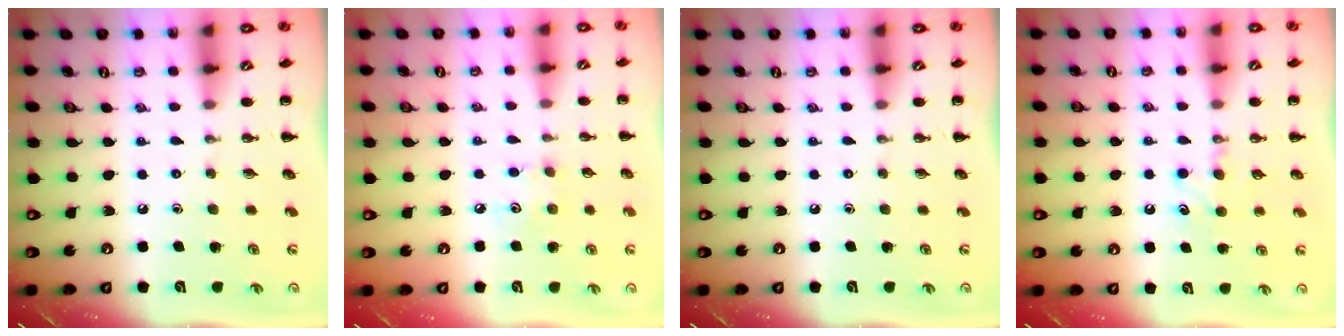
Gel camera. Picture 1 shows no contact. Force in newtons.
{"total": 4.6, "press": 4.5, "slide": 1.1}
{"total": 0.0}
{"total": 5.1, "press": 4.9, "slide": 1.6}